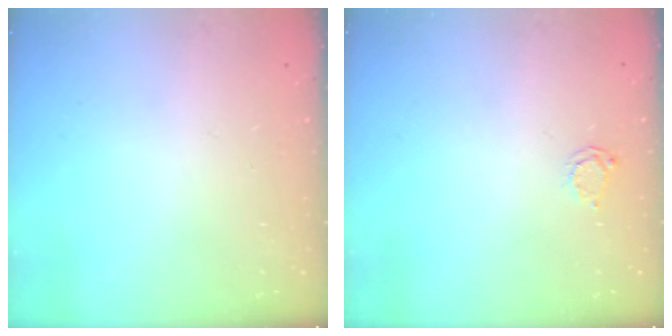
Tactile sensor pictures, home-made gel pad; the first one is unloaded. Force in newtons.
{"total": 2.3, "press": 2.3, "slide": 0.3}